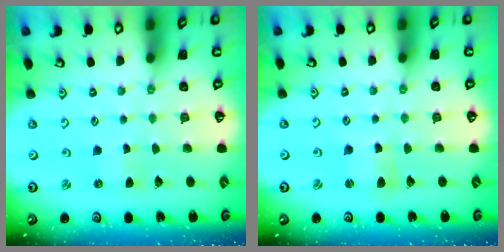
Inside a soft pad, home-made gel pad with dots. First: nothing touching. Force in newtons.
{"total": 2.9, "press": 2.9, "slide": 0.3}